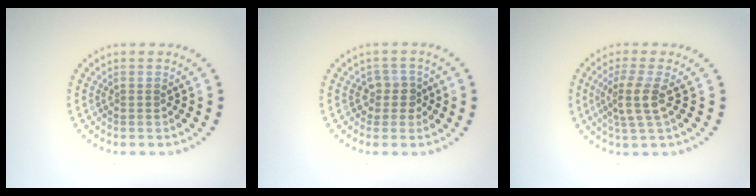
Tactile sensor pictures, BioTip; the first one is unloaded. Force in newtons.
{"total": 2.0, "press": 1.6, "slide": 1.2}
{"total": 2.9, "press": 2.3, "slide": 1.8}